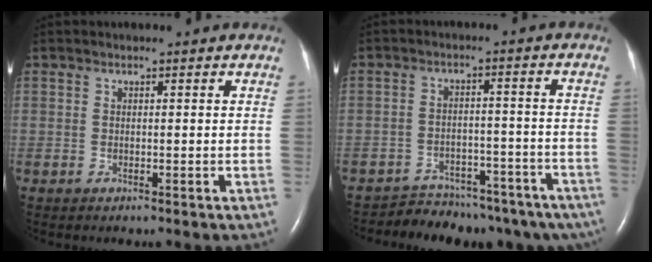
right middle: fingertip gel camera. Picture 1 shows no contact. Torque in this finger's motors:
{"motor_torque": [1.07, -1.07, 0.12, 0.03]}